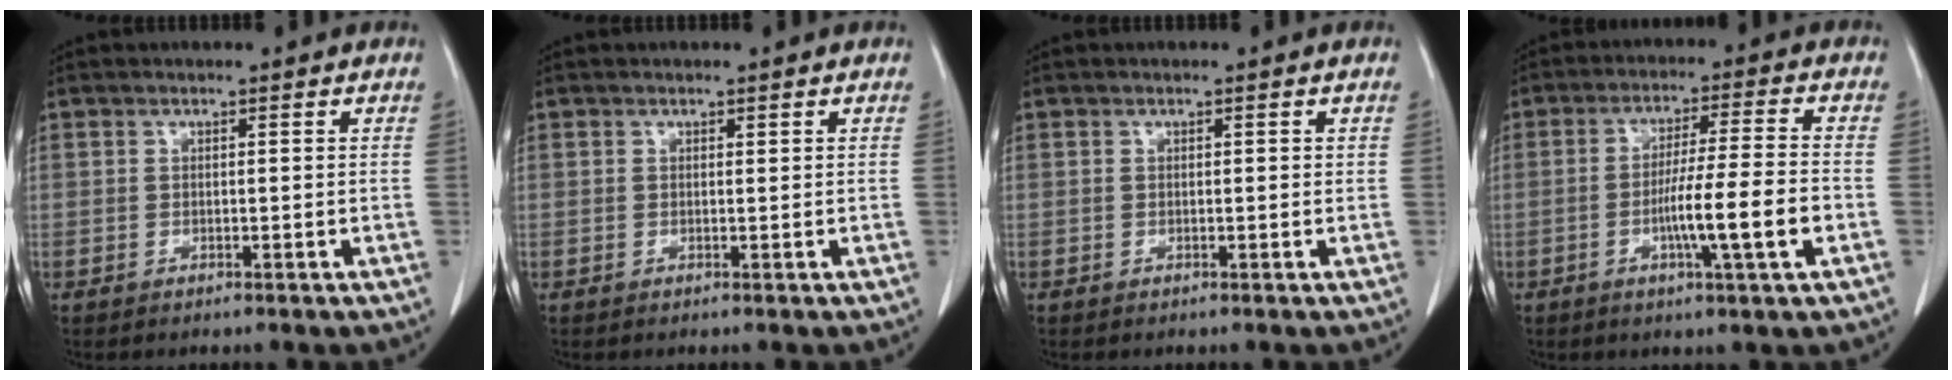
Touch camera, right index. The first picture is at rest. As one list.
[{"total": 0.0}, {"total": 0.7, "force": [0.2, 0.3, 0.6], "torque": [-0.005, 0.002, 0.002]}, {"total": 9.9, "force": [-2.8, -0.5, 9.5], "torque": [-0.161, -0.006, -0.051]}]